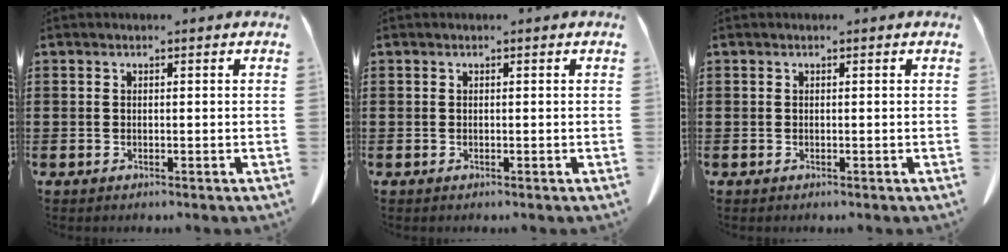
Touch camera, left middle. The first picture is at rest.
{"total": 0.0}
{"total": 0.0}